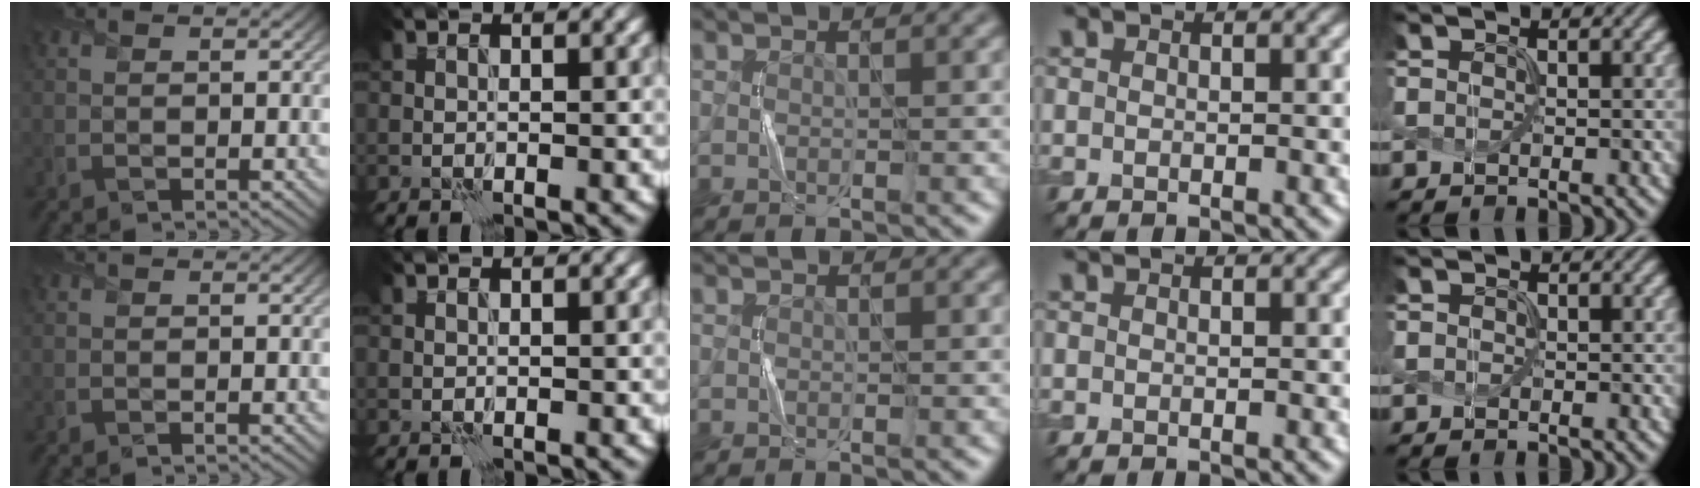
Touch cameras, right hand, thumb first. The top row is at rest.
{}